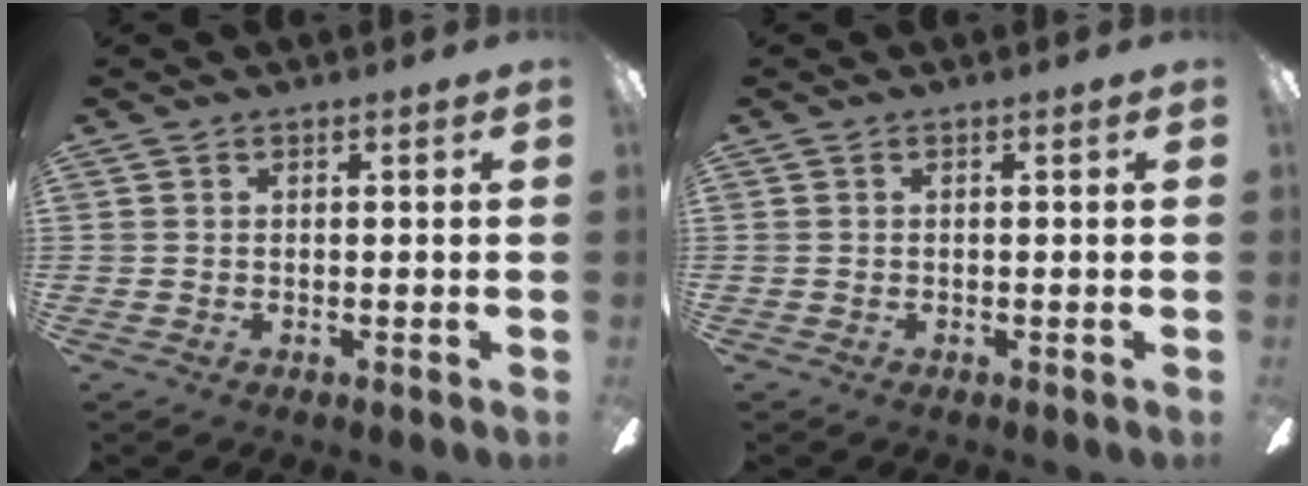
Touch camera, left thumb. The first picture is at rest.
{"total": 0.0}